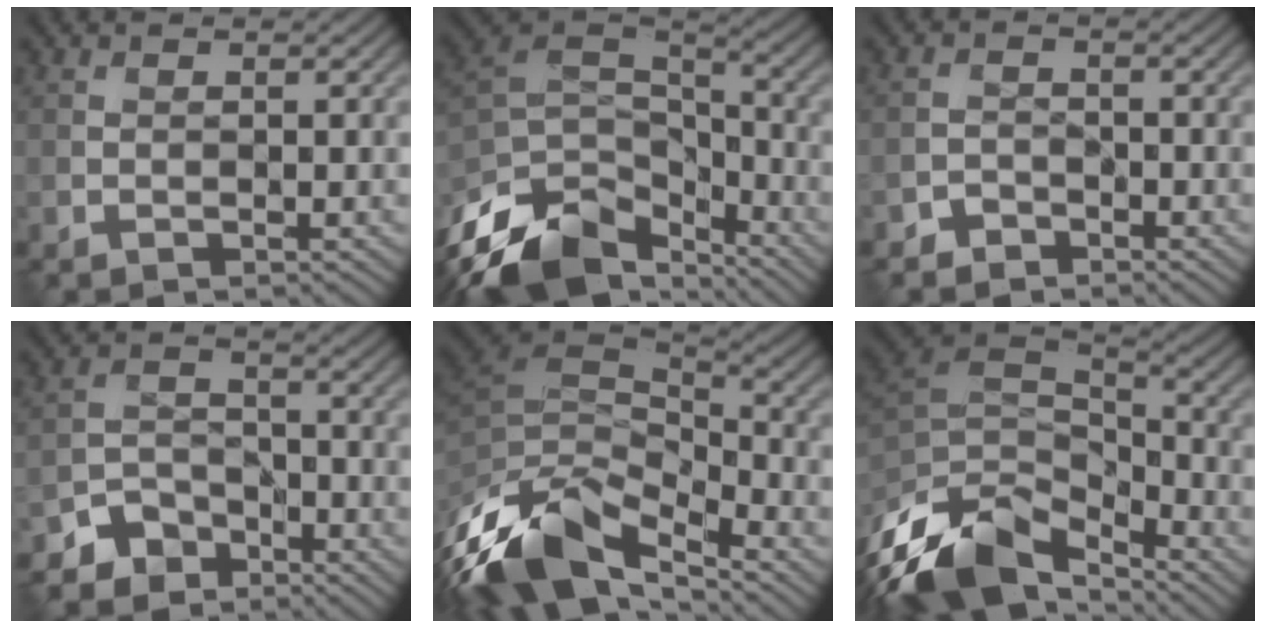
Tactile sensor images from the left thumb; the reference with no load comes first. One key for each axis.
{"total": 15.6, "fx": -10.5, "fy": 8.0, "fz": 8.2, "tx": -0.233, "ty": -0.026, "tz": -0.185}
{"total": 2.1, "fx": -1.8, "fy": 1.1, "fz": 0.3, "tx": -0.001, "ty": 0.004, "tz": -0.039}
{"total": 5.1, "fx": -4.0, "fy": 3.0, "fz": 1.1, "tx": -0.022, "ty": -0.002, "tz": -0.085}
{"total": 15.5, "fx": -8.1, "fy": 7.7, "fz": 10.8, "tx": -0.274, "ty": -0.034, "tz": -0.128}
{"total": 15.0, "fx": -9.3, "fy": 7.5, "fz": 9.1, "tx": -0.242, "ty": -0.023, "tz": -0.161}